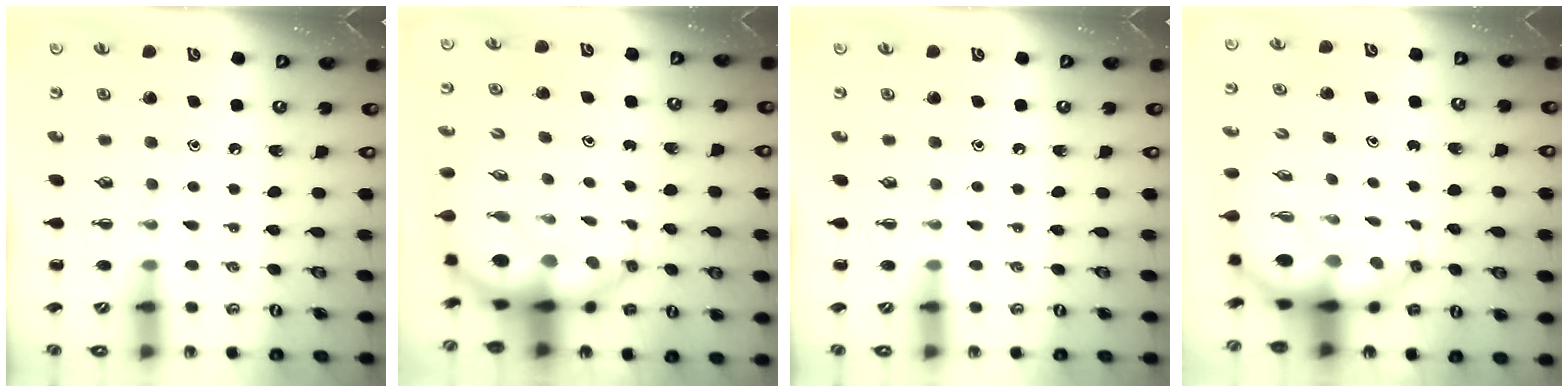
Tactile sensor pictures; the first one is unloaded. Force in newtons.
{"total": 8.2, "press": 7.9, "slide": 2.3}
{"total": 0.0}
{"total": 8.0, "press": 7.7, "slide": 2.2}